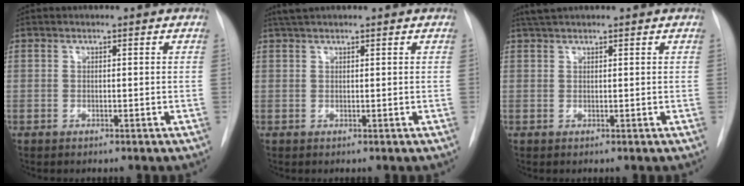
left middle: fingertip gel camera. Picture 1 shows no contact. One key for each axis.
{"total": 2.8, "fx": 2.4, "fy": 0.3, "fz": 1.4, "tx": -0.027, "ty": 0.023, "tz": 0.045}
{"total": 3.0, "fx": 2.6, "fy": 0.3, "fz": 1.4, "tx": -0.027, "ty": 0.024, "tz": 0.049}